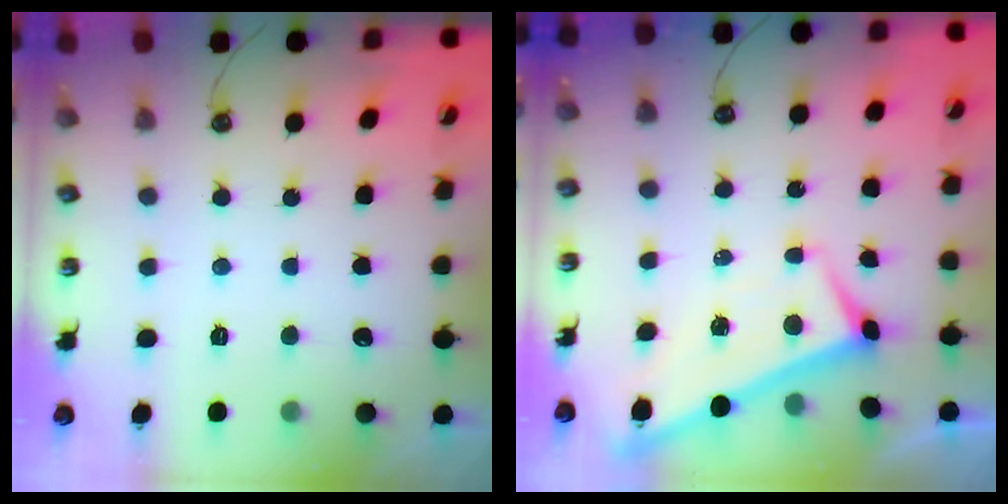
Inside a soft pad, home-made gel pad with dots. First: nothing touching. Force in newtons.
{"total": 2.2, "press": 2.2, "slide": 0.3}